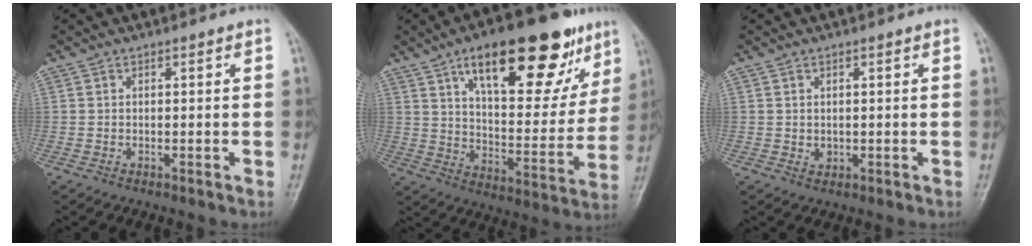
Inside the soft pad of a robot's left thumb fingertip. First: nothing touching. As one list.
[{"total": 26.5, "force": [14.8, 10.8, 19.1], "torque": [-0.237, -0.030, 0.230]}, {"total": 1.4, "force": [0.1, 1.0, 0.9], "torque": [-0.009, -0.001, 0.006]}]